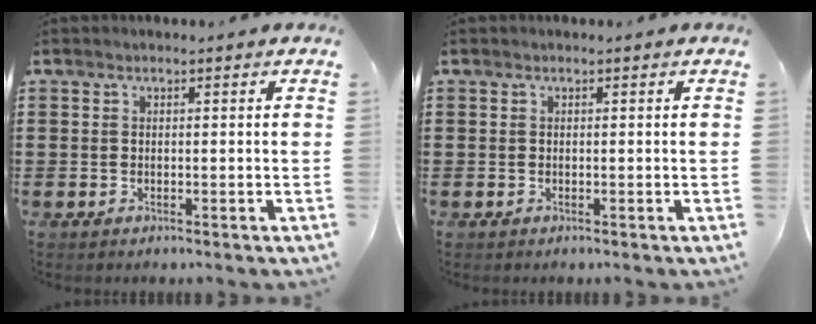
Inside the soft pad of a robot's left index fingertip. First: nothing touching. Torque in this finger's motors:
{"motor_torque": [0.00, 0.00, 0.01, -0.01]}